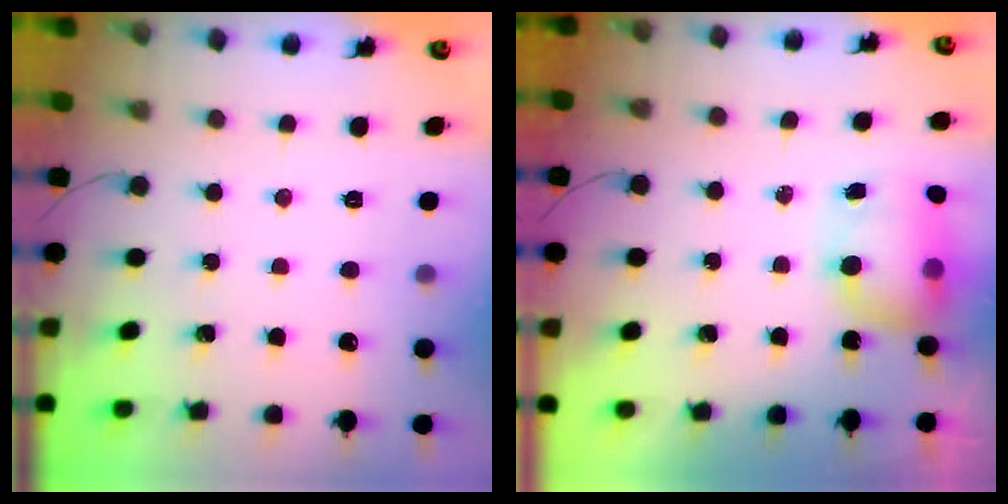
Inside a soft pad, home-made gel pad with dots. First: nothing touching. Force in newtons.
{"total": 12.0, "press": 9.4, "slide": 7.5}